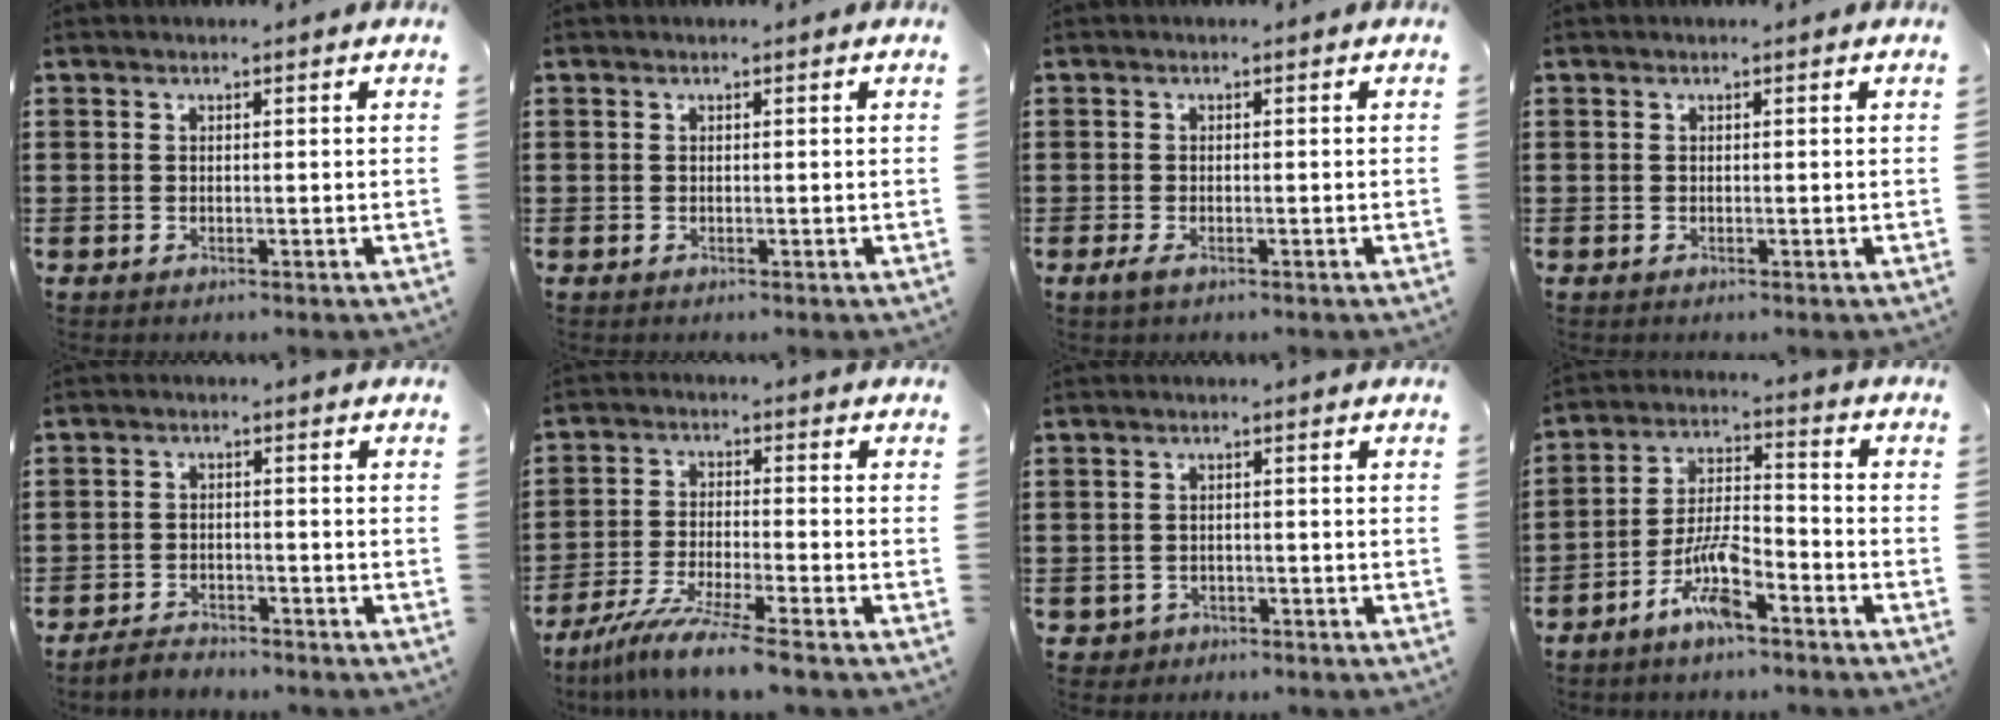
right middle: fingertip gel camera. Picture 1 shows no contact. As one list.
[{"total": 0.0}, {"total": 1.4, "force": [-0.7, 0.6, 1.0], "torque": [-0.028, -0.003, -0.016]}, {"total": 0.0}, {"total": 2.8, "force": [-2.7, 0.6, 0.0], "torque": [-0.008, 0.003, -0.058]}, {"total": 7.6, "force": [-6.6, -0.7, 3.6], "torque": [-0.079, -0.019, -0.129]}, {"total": 1.5, "force": [-1.2, 0.9, -0.1], "torque": [-0.004, 0.002, -0.030]}, {"total": 7.8, "force": [-5.2, 2.1, 5.5], "torque": [-0.125, 0.000, -0.099]}]